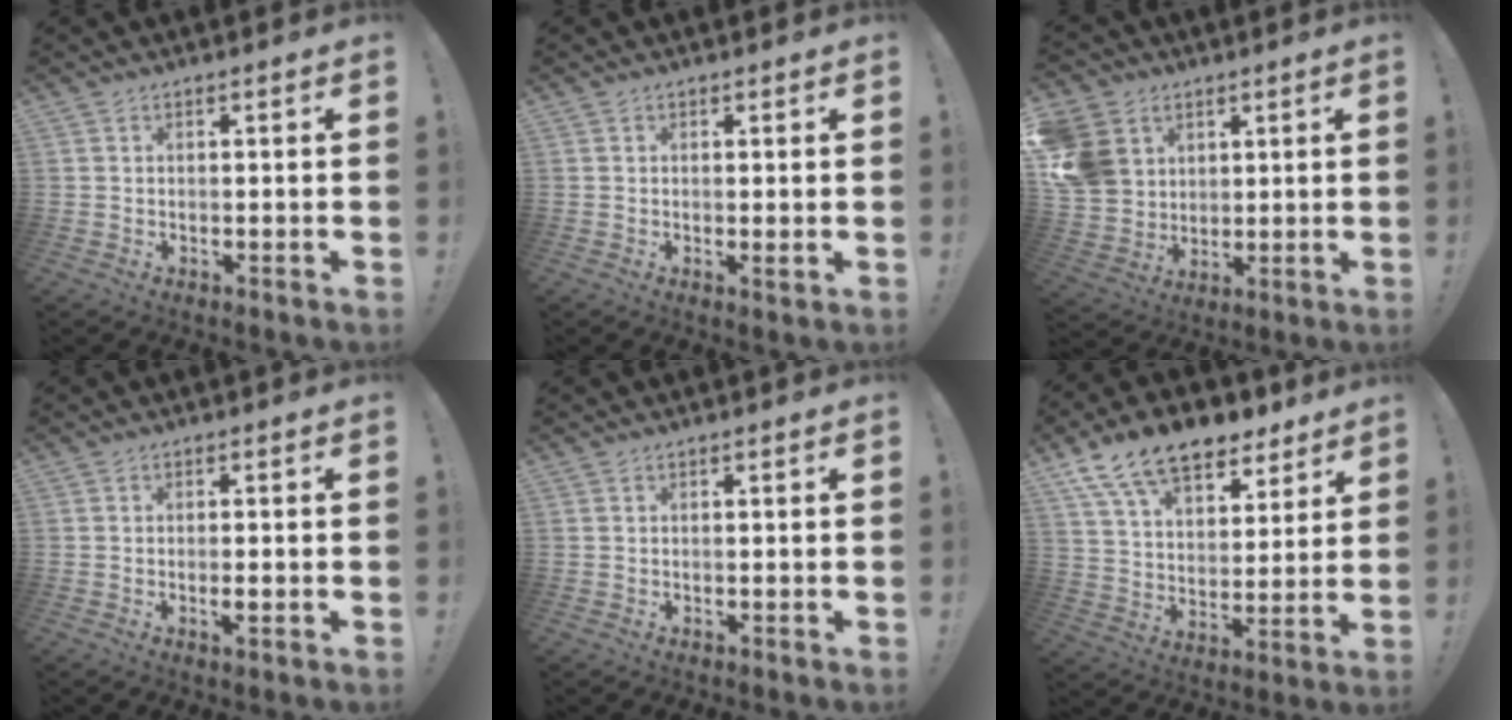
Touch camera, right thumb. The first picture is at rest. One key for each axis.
{"total": 1.1, "fx": 0.4, "fy": 0.2, "fz": 1.0, "tx": -0.005, "ty": -0.006, "tz": 0.005}
{"total": 12.8, "fx": 4.5, "fy": 10.9, "fz": 4.9, "tx": -0.102, "ty": -0.017, "tz": 0.097}
{"total": 2.1, "fx": -0.6, "fy": 0.3, "fz": 2.0, "tx": -0.030, "ty": -0.001, "tz": -0.011}
{"total": 0.0}
{"total": 16.0, "fx": 11.0, "fy": 8.4, "fz": 8.0, "tx": -0.137, "ty": -0.072, "tz": 0.201}